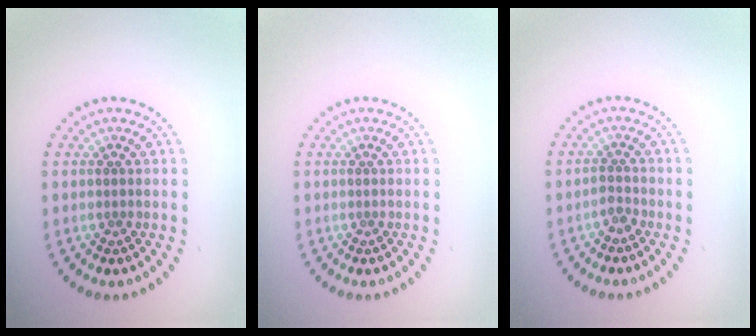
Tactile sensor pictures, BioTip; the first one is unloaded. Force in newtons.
{"total": 0.0}
{"total": 1.2, "press": 1.0, "slide": 0.7}